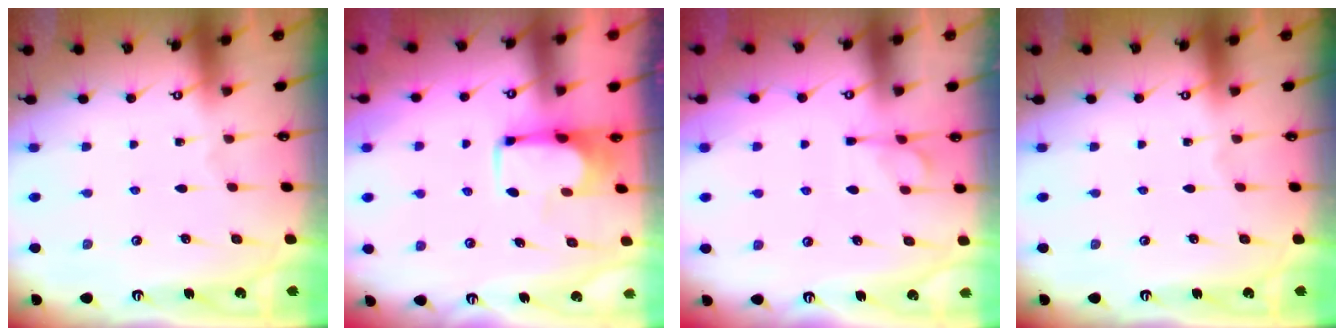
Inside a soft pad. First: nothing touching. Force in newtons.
{"total": 3.5, "press": 3.5, "slide": 0.2}
{"total": 2.0, "press": 1.4, "slide": 1.3}
{"total": 0.0}